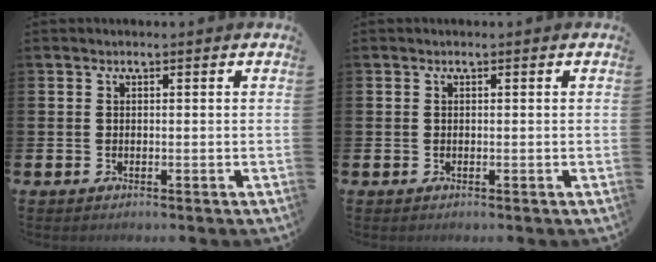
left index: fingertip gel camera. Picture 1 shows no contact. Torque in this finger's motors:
{"motor_torque": [0.00, 0.00, 0.00, -0.01]}